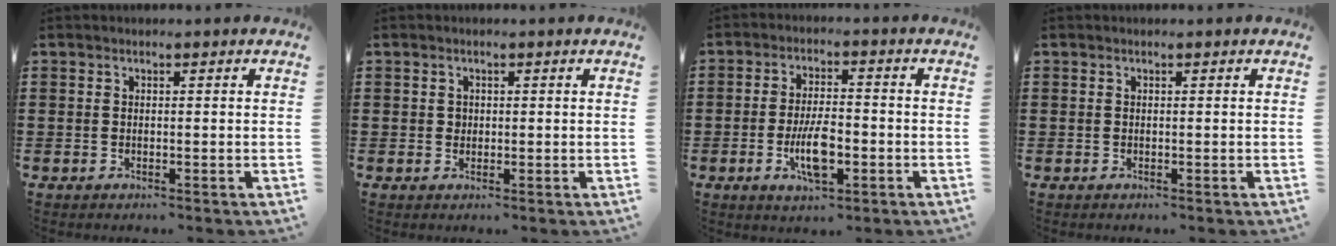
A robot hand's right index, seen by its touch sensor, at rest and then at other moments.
{"total": 1.0, "force": [0.3, 0.9, 0.2], "torque": [-0.007, 0.003, 0.008]}
{"total": 7.2, "force": [-2.2, 2.6, 6.4], "torque": [-0.131, -0.003, -0.043]}
{"total": 0.0}